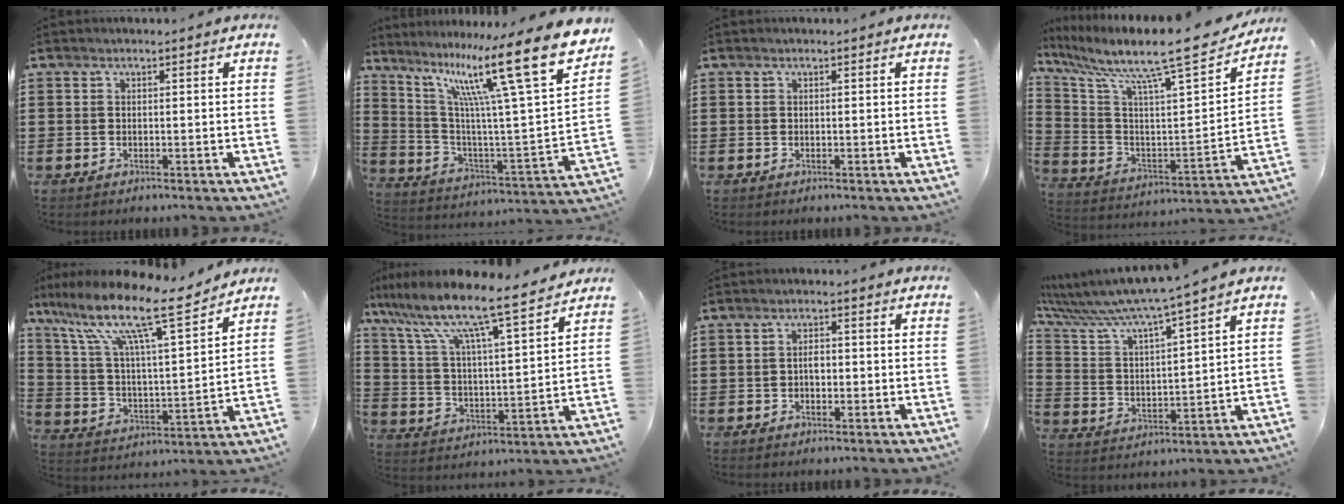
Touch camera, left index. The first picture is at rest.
{"total": 19.0, "force": [11.8, 1.9, 14.9], "torque": [-0.278, -0.079, 0.179]}
{"total": 0.0}
{"total": 11.7, "force": [9.6, 0.6, 6.6], "torque": [-0.150, -0.072, 0.145]}
{"total": 13.0, "force": [9.6, 1.6, 8.7], "torque": [-0.194, -0.058, 0.156]}
{"total": 9.5, "force": [8.0, 0.4, 5.1], "torque": [-0.132, -0.054, 0.127]}
{"total": 1.8, "force": [-0.4, 0.9, 1.5], "torque": [-0.031, 0.004, -0.009]}
{"total": 6.2, "force": [5.4, -0.8, 2.9], "torque": [-0.084, -0.046, 0.084]}